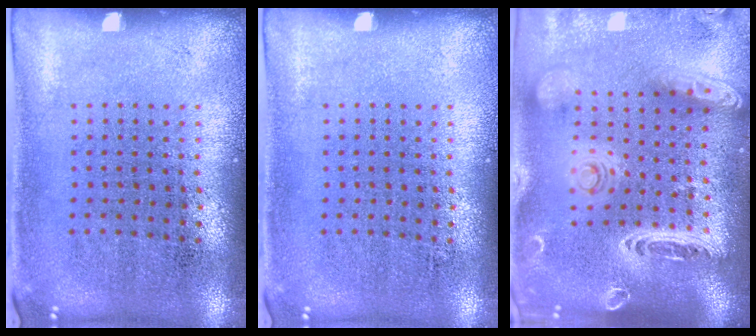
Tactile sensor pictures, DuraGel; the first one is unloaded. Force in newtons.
{"total": 0.0}
{"total": 3.4, "press": 2.8, "slide": 1.9}